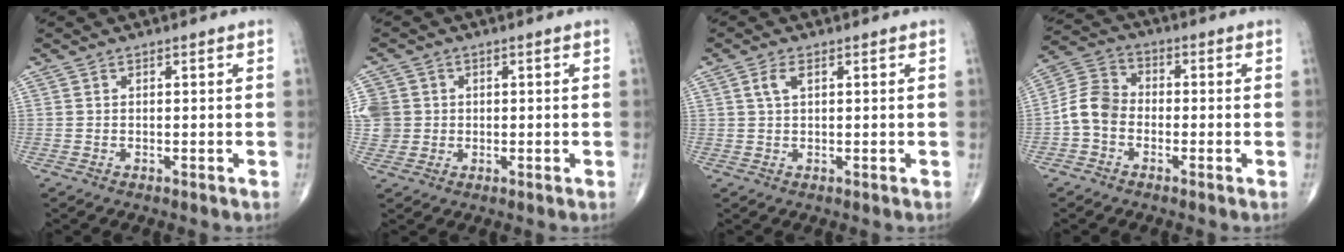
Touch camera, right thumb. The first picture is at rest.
{"total": 7.4, "force": [0.9, 7.0, 2.3], "torque": [-0.048, 0.017, 0.025]}
{"total": 2.5, "force": [0.9, 1.2, 2.0], "torque": [-0.046, 0.009, 0.020]}
{"total": 7.1, "force": [-2.0, 5.5, 4.1], "torque": [-0.069, 0.027, -0.053]}